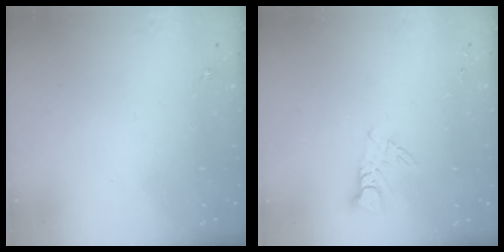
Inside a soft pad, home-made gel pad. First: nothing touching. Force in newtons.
{"total": 4.6, "press": 4.6, "slide": 0.3}